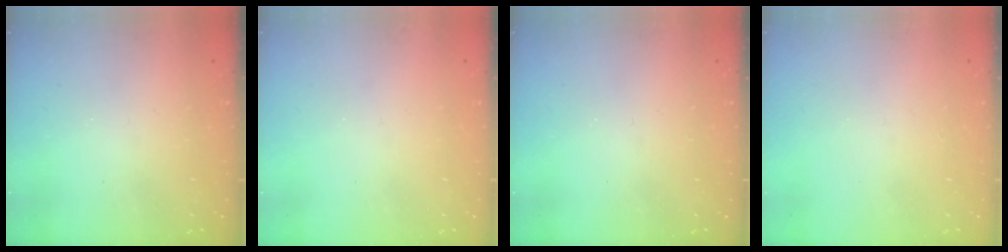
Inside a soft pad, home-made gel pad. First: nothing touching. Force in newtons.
{"total": 0.0}
{"total": 0.0}
{"total": 0.0}